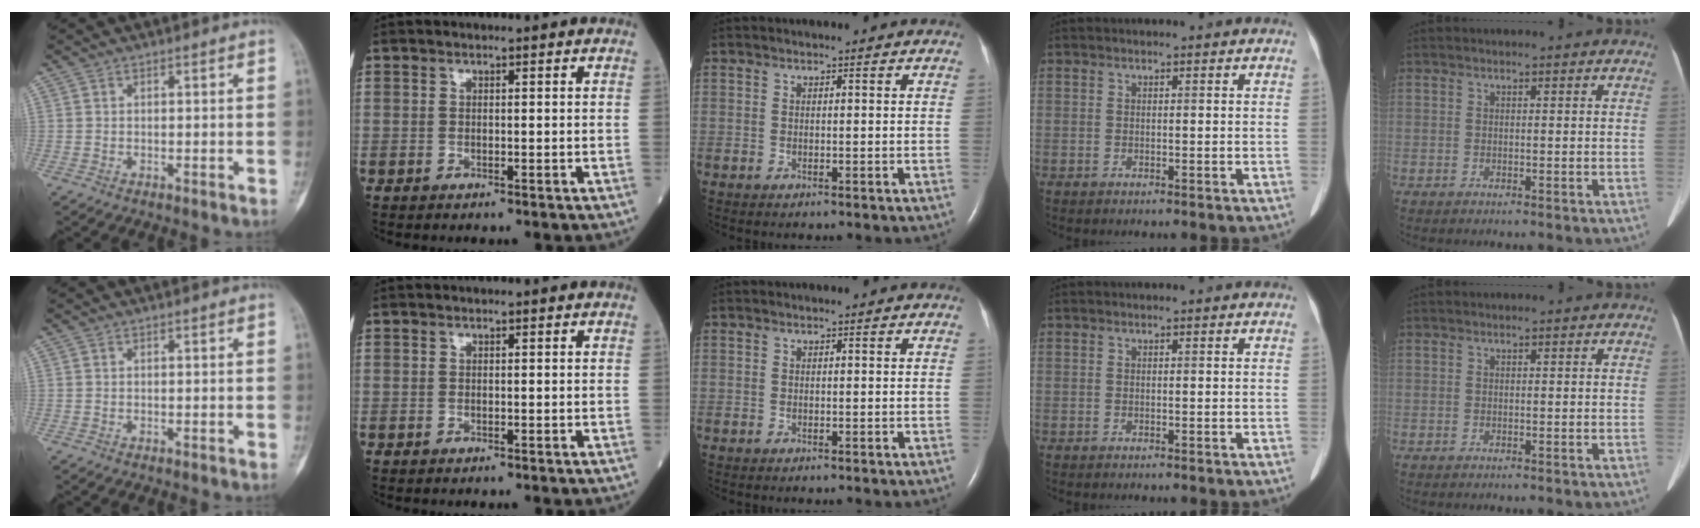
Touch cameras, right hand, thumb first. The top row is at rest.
{}